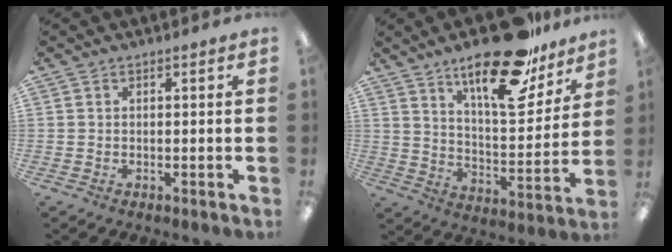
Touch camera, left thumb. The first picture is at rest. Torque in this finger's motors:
{"motor_torque": [0.35, 0.32, 1.00, -1.78, 0.10]}